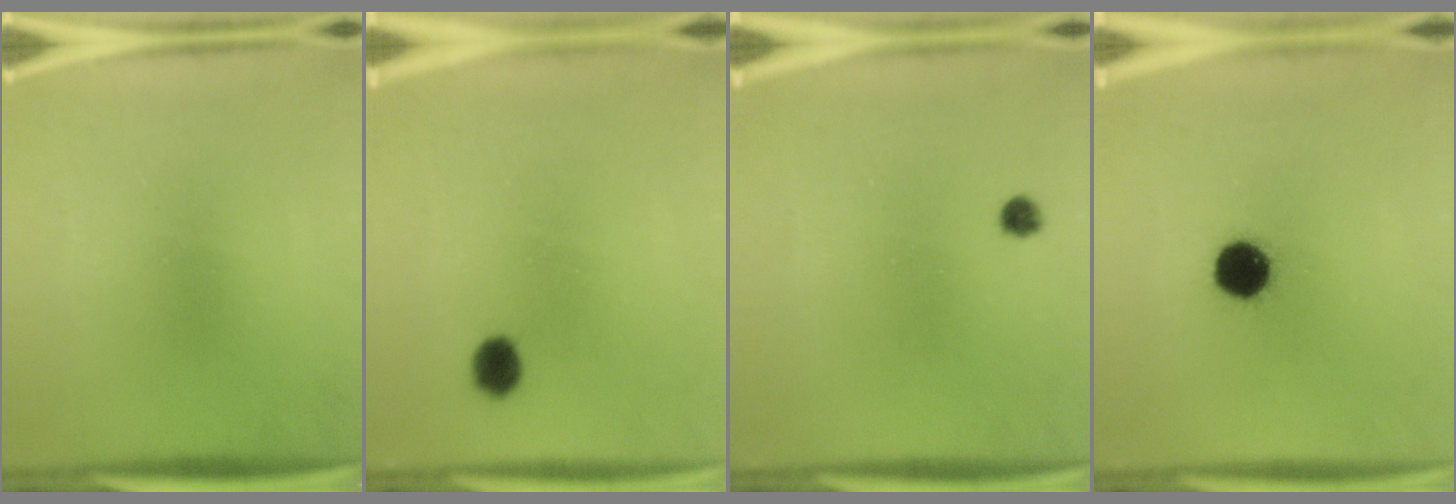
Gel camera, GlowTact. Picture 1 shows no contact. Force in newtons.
{"total": 4.4}
{"total": 1.7}
{"total": 10.1}